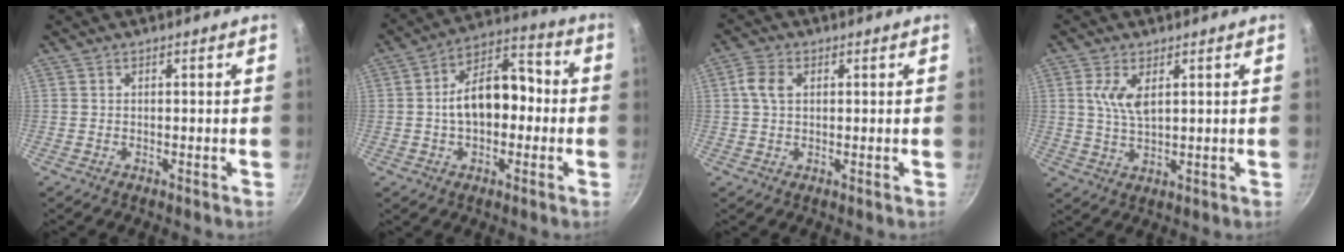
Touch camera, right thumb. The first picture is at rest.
{"total": 13.5, "force": [-0.6, 8.1, 10.8], "torque": [-0.152, 0.042, -0.020]}
{"total": 4.1, "force": [1.0, 2.7, 2.9], "torque": [-0.066, 0.007, 0.016]}
{"total": 5.6, "force": [1.8, 2.5, 4.7], "torque": [-0.094, -0.010, 0.040]}